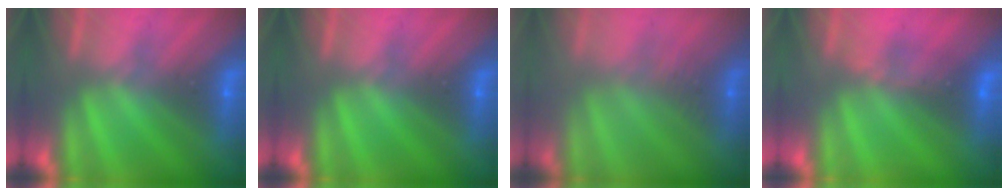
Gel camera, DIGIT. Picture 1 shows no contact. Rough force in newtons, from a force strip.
{"total": 0.0}
{"total": 2.9}
{"total": 3.0}